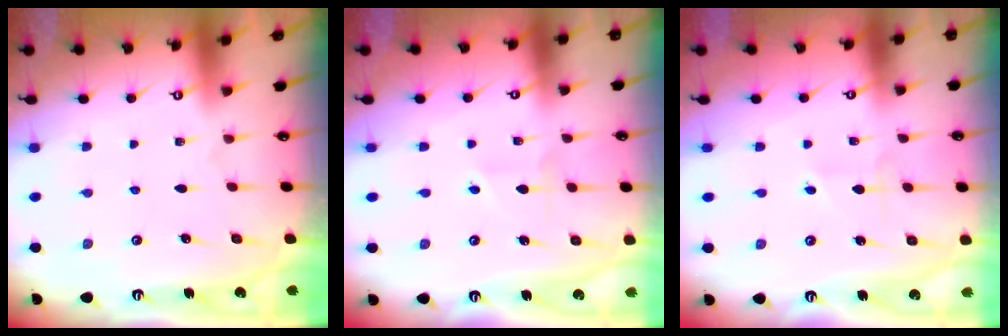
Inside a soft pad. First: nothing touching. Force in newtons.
{"total": 3.0, "press": 2.9, "slide": 0.5}
{"total": 2.2, "press": 2.2, "slide": 0.3}